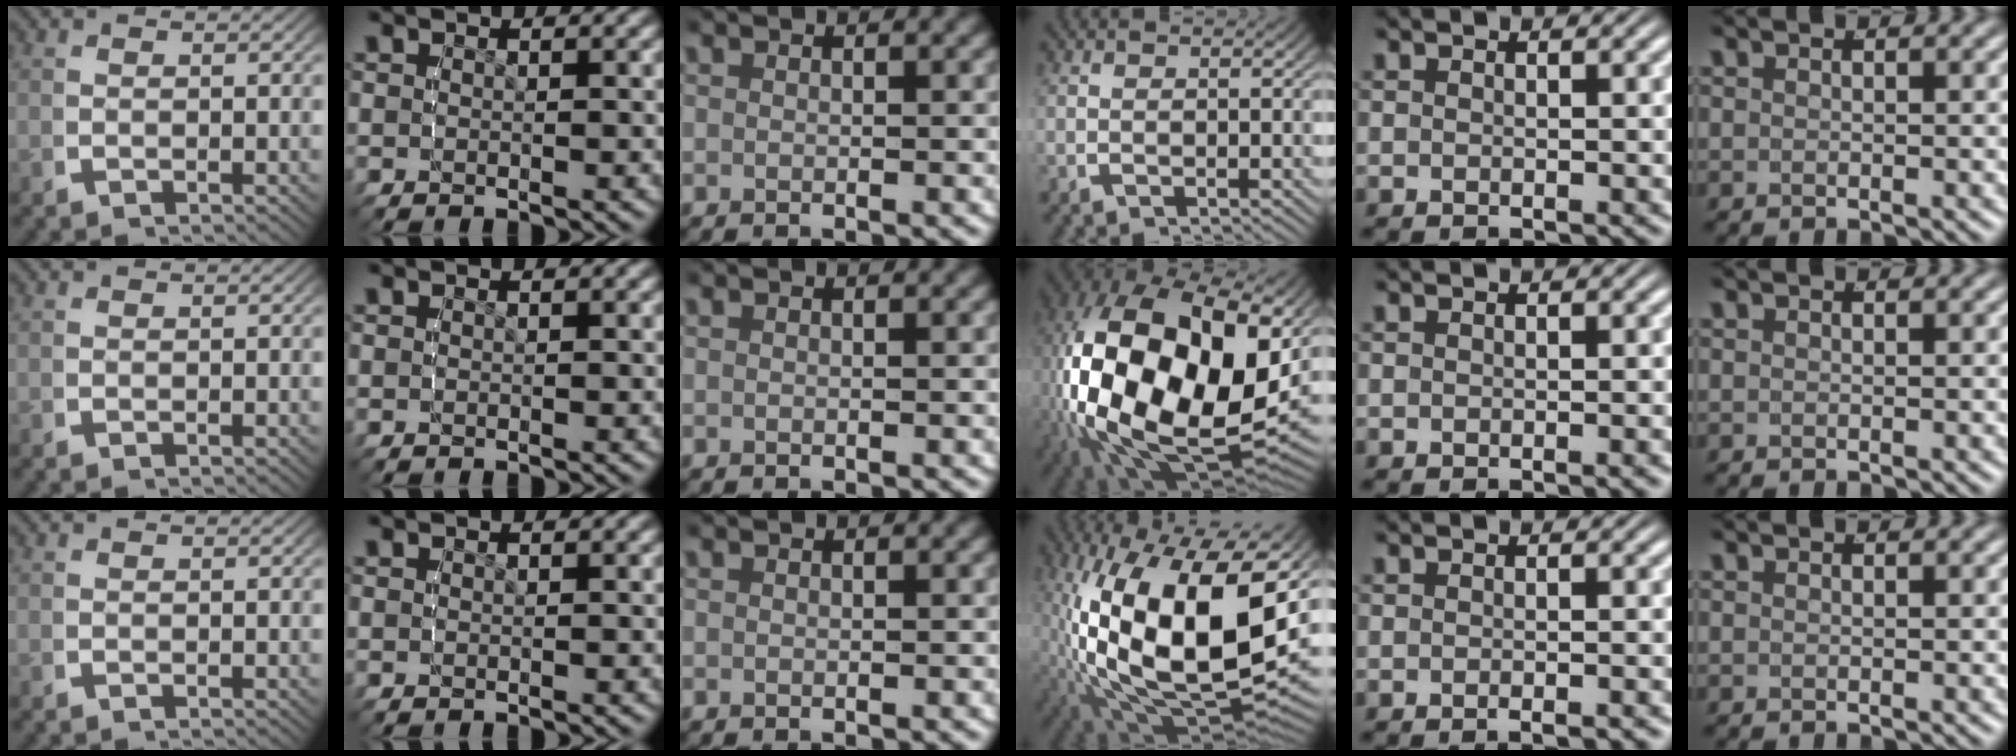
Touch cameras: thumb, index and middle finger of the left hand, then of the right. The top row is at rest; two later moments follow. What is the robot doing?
{"motion": "lift_and_place", "object": "tape"}